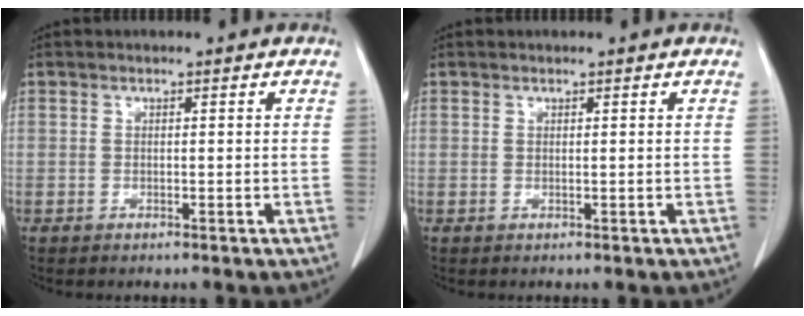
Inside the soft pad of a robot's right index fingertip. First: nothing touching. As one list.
[{"total": 0.0}]